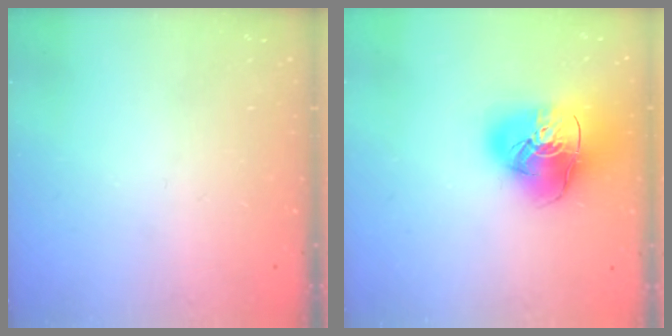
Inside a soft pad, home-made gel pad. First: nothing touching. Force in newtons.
{"total": 19.5, "press": 19.4, "slide": 2.3}